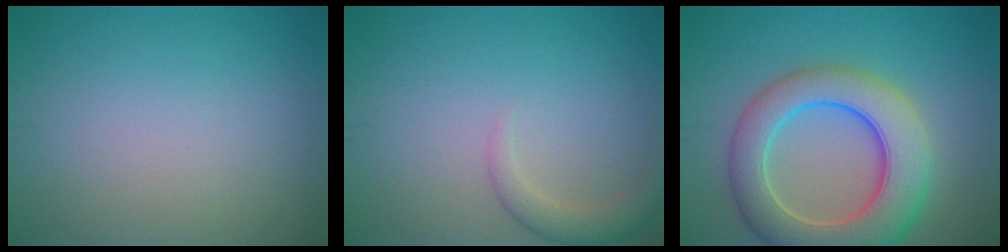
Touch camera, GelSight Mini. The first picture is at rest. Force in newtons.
{"total": 2.5, "press": 2.5, "slide": 0.2}
{"total": 9.6, "press": 9.5, "slide": 0.5}